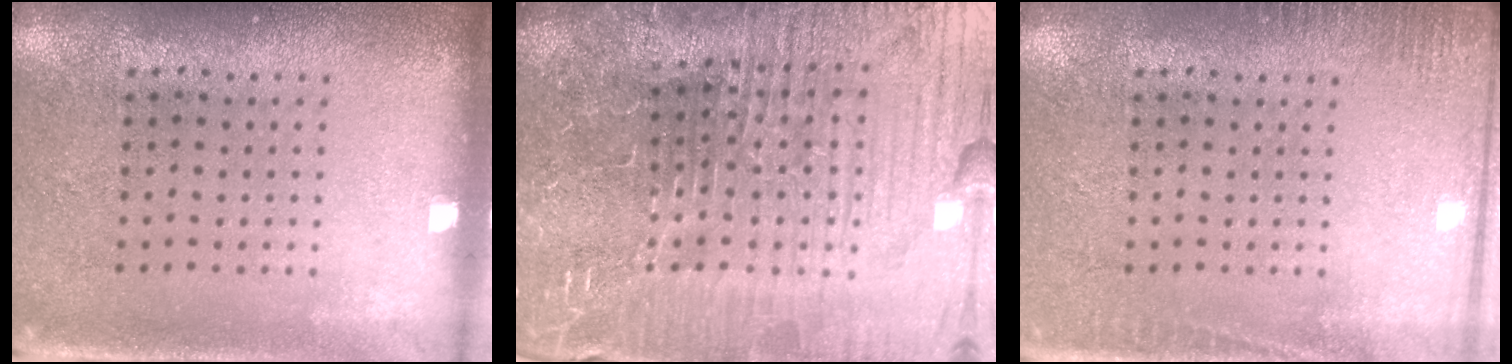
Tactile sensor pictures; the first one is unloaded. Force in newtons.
{"total": 7.5, "press": 6.7, "slide": 3.5}
{"total": 1.9, "press": 1.9, "slide": 0.4}